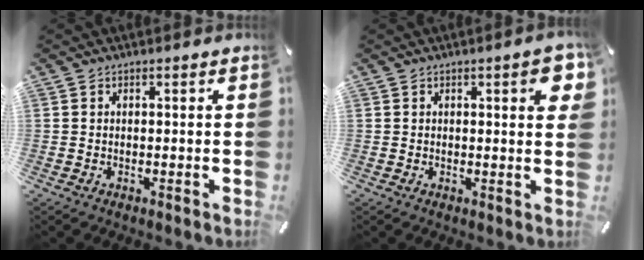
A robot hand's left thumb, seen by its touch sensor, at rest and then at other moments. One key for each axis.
{"total": 5.0, "fx": 1.6, "fy": 1.4, "fz": 4.6, "tx": -0.064, "ty": -0.003, "tz": 0.022}